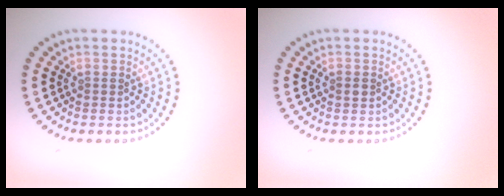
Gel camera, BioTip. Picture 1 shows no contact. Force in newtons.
{"total": 0.9, "press": 0.9, "slide": 0.1}